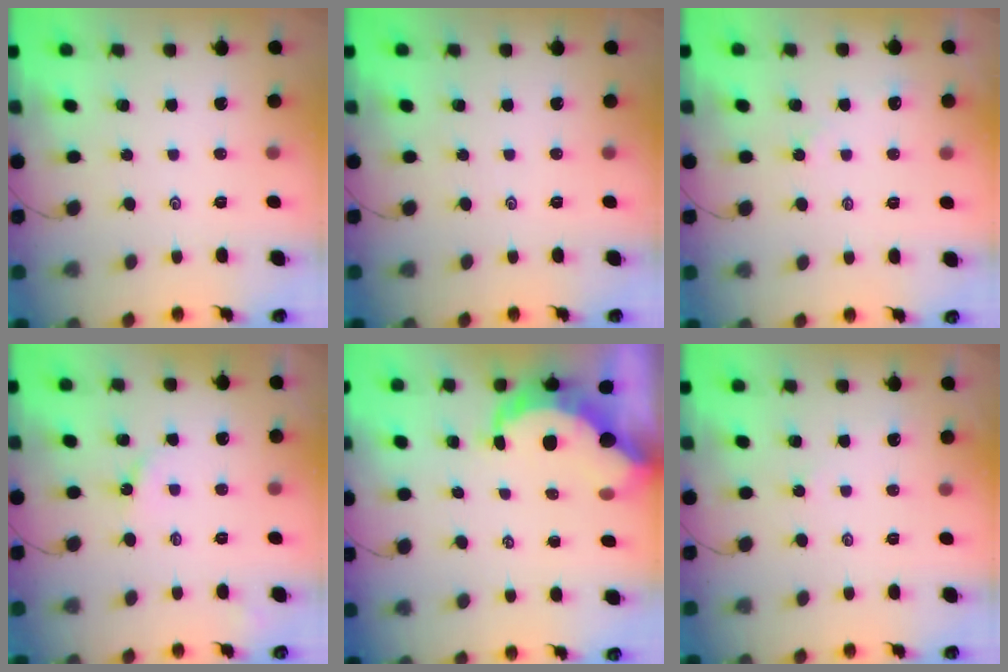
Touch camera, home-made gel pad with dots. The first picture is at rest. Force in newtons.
{"total": 0.0}
{"total": 2.9, "press": 2.8, "slide": 0.6}
{"total": 2.1, "press": 2.1, "slide": 0.3}
{"total": 9.2, "press": 9.2, "slide": 0.9}
{"total": 3.6, "press": 3.5, "slide": 0.5}